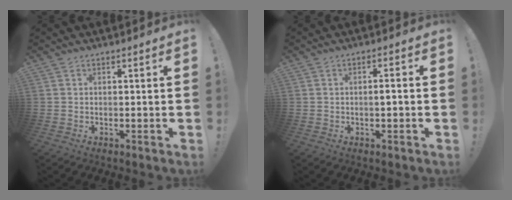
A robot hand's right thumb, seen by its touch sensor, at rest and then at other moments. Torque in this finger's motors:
{"motor_torque": [0.01, -0.23, -0.01, 0.16, -0.02]}